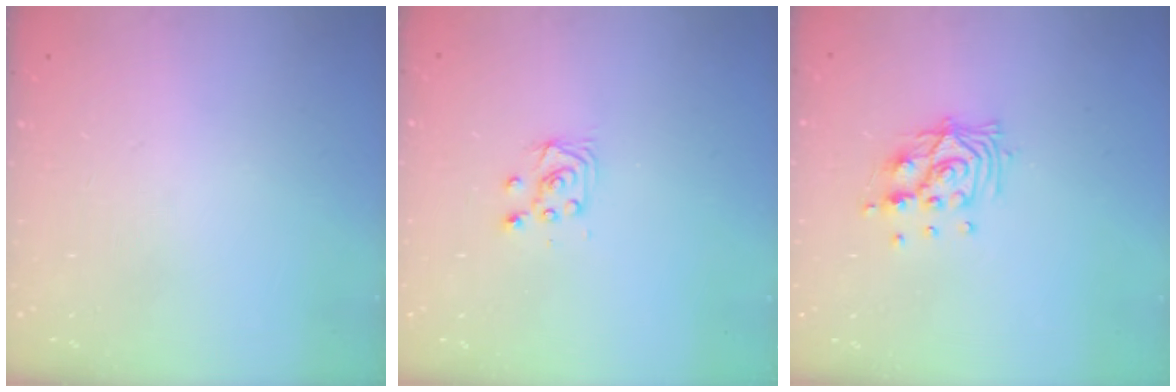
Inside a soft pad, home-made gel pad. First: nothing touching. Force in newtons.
{"total": 5.2, "press": 5.2, "slide": 0.5}
{"total": 11.0, "press": 11.0, "slide": 1.3}